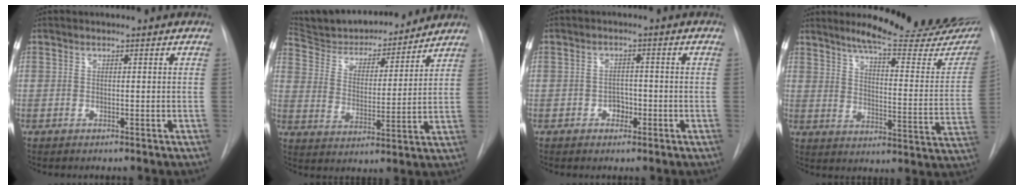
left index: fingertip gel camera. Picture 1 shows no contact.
{"total": 18.0, "force": [16.8, 4.4, 5.0], "torque": [-0.083, 0.002, 0.263]}
{"total": 2.1, "force": [-0.9, 1.6, 1.0], "torque": [-0.008, 0.007, -0.012]}
{"total": 23.8, "force": [20.4, 2.7, 12.0], "torque": [-0.163, -0.082, 0.250]}